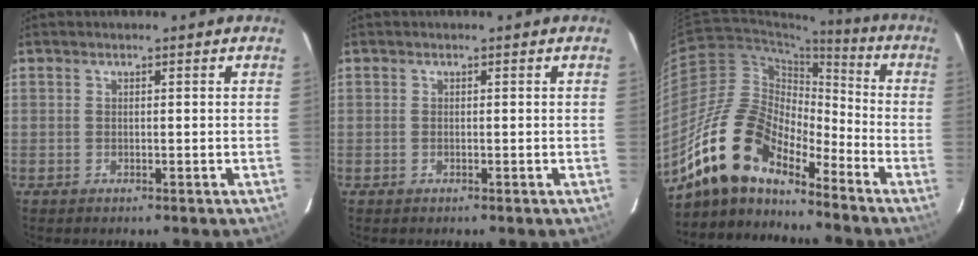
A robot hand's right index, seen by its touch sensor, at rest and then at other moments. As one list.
[{"total": 0.0}, {"total": 15.9, "force": [-12.6, 5.9, 7.7], "torque": [-0.137, 0.007, -0.249]}]